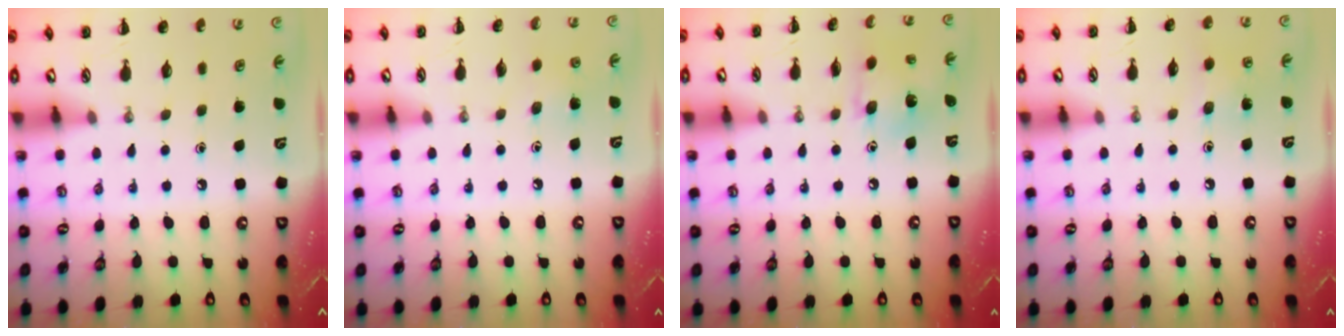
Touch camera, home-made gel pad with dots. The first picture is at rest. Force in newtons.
{"total": 3.6, "press": 3.4, "slide": 1.2}
{"total": 5.7, "press": 5.7, "slide": 0.8}
{"total": 4.8, "press": 4.6, "slide": 1.4}